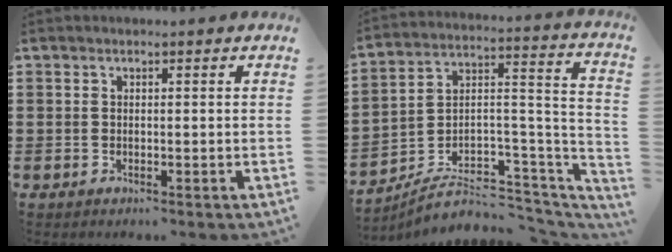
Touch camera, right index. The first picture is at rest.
{"total": 5.7, "force": [-4.5, 2.5, 2.6], "torque": [-0.038, -0.001, -0.082]}